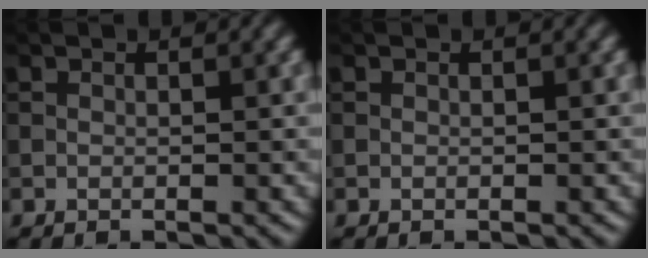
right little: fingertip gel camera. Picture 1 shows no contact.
{"total": 0.0}